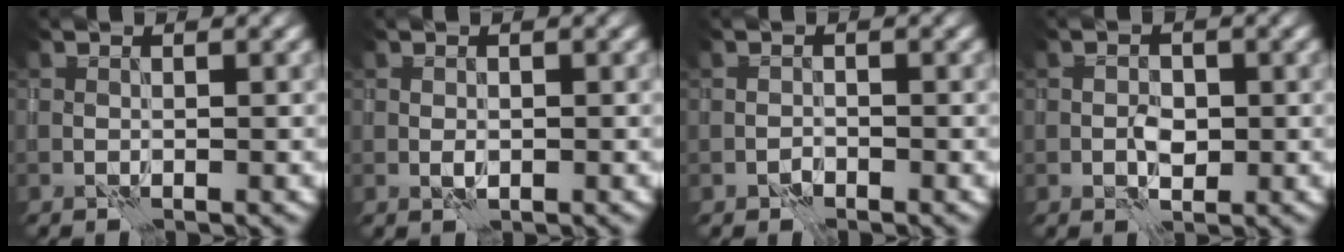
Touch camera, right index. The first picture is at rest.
{"total": 0.8, "force": [-0.1, 0.6, 0.5], "torque": [-0.008, -0.002, 0.000]}
{"total": 0.6, "force": [-0.5, 0.3, -0.1], "torque": [0.005, 0.005, -0.011]}
{"total": 1.6, "force": [-0.1, 1.2, 1.1], "torque": [-0.016, -0.001, -0.001]}